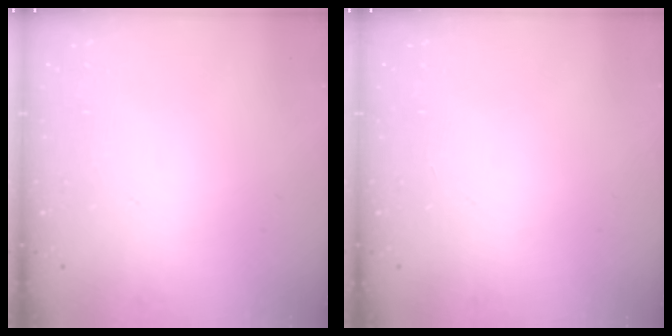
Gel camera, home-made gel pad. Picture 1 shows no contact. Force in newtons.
{"total": 0.0}